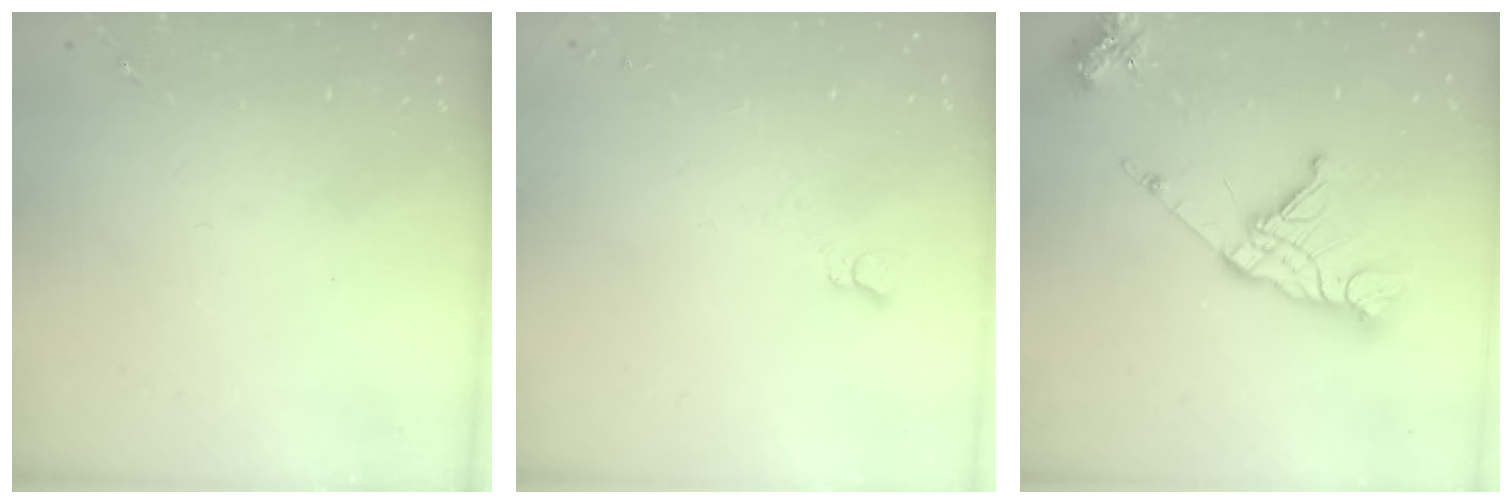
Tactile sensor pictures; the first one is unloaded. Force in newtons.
{"total": 2.8, "press": 2.7, "slide": 0.3}
{"total": 18.6, "press": 18.5, "slide": 2.1}